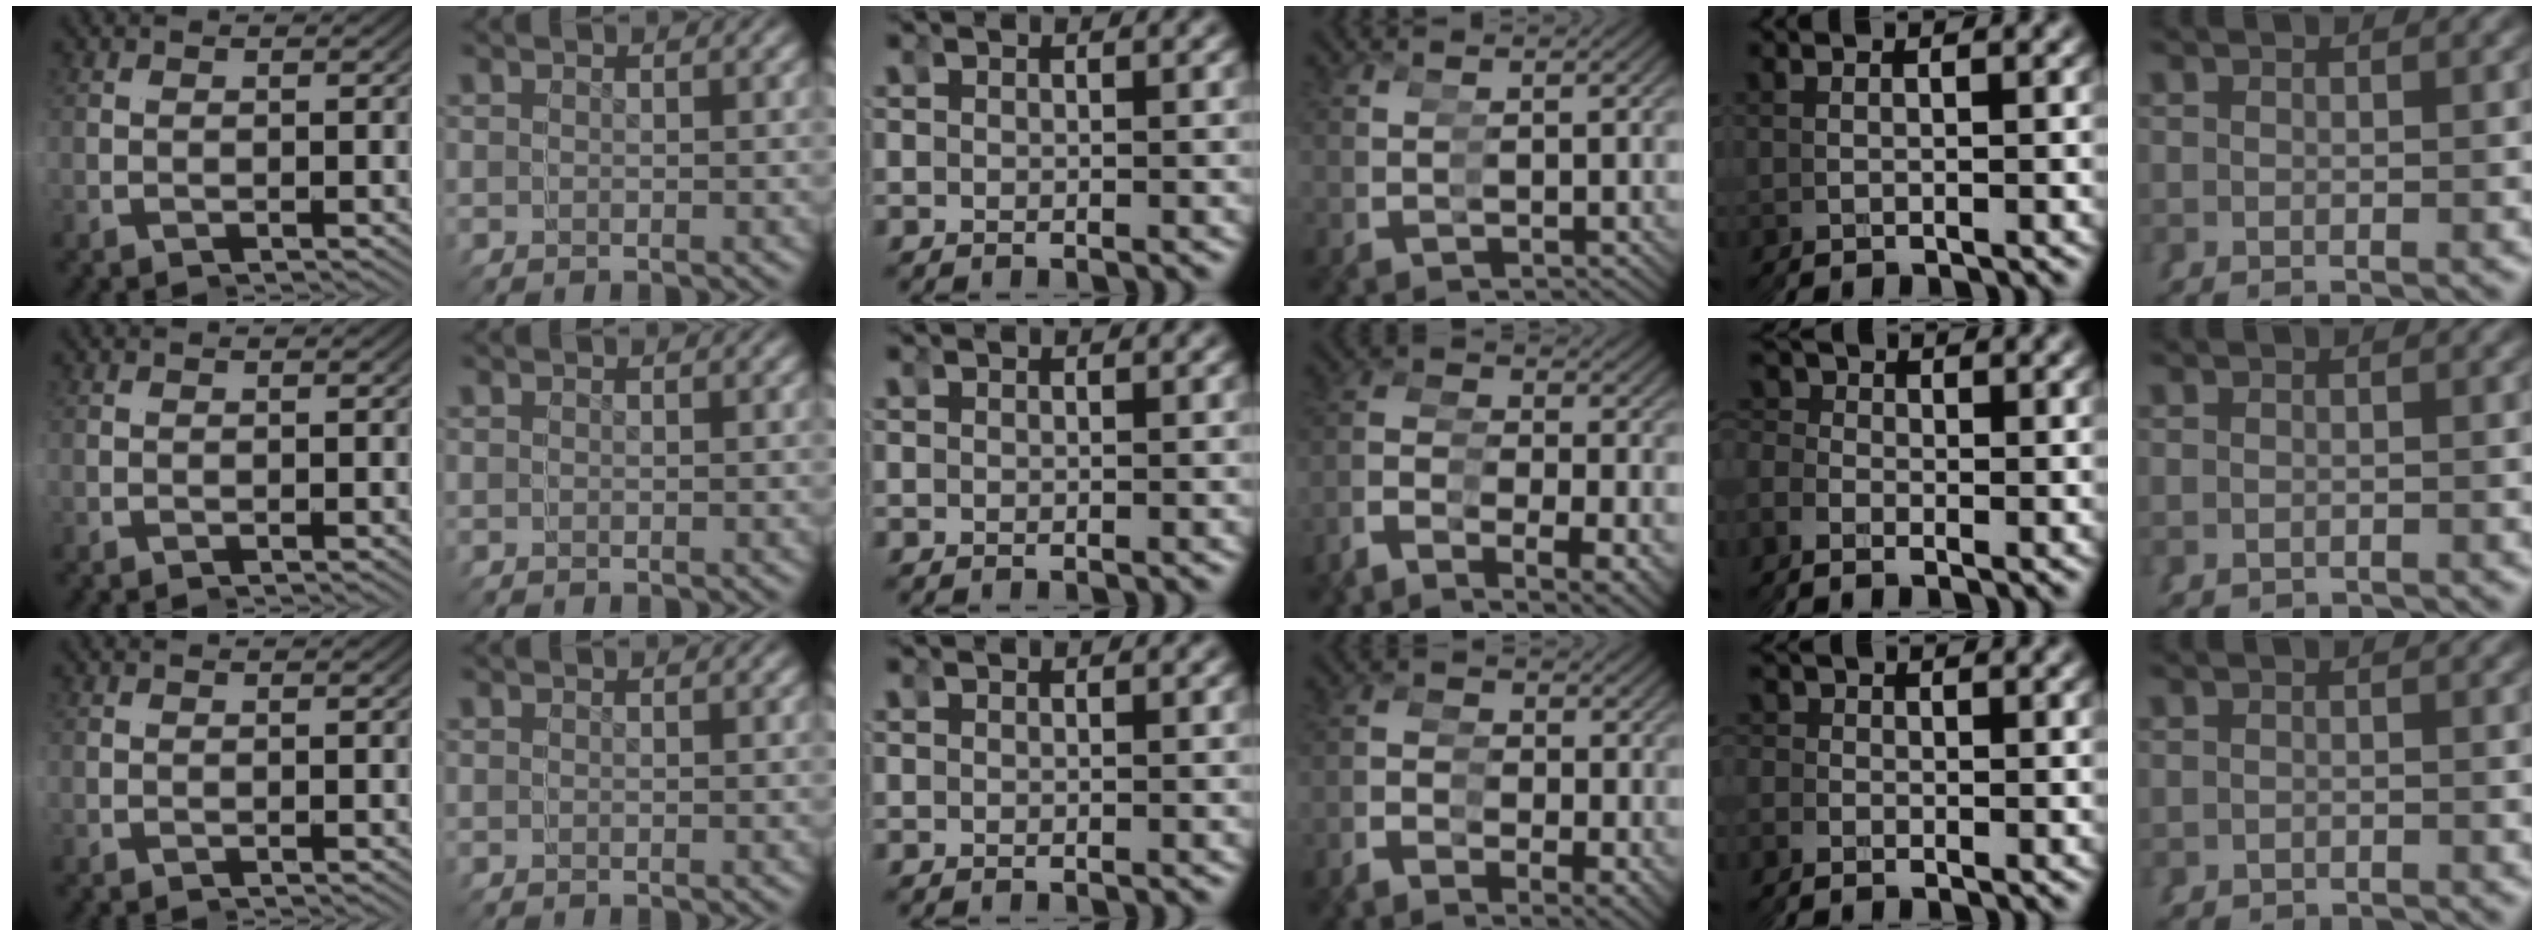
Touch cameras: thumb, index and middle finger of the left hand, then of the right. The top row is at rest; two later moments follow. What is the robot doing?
{"motion": "grasp_and_lifting", "object": "hoodie"}